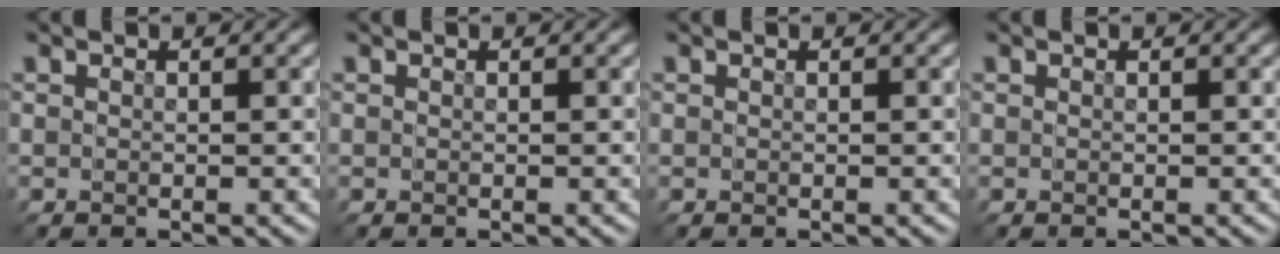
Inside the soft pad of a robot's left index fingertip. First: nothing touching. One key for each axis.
{"total": 0.0}
{"total": 0.0}
{"total": 0.0}